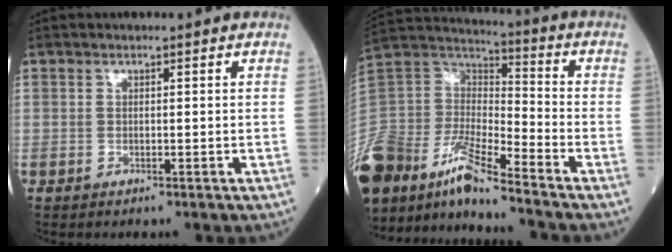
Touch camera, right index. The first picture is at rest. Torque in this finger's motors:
{"motor_torque": [0.07, -0.10, 0.07, 0.06]}